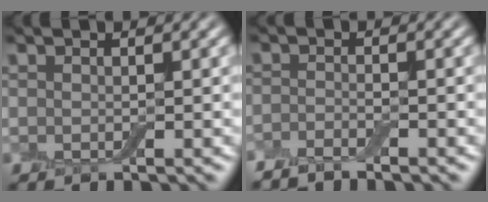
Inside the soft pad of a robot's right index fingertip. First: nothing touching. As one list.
[{"total": 1.7, "force": [-1.7, 0.2, 0.5], "torque": [-0.014, -0.002, -0.037]}]